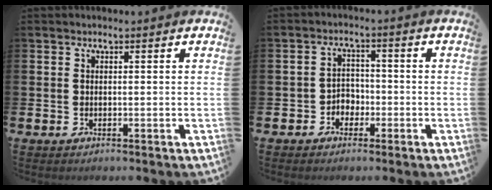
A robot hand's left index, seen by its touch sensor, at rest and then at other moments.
{"total": 2.9, "force": [-1.7, 2.2, 0.6], "torque": [-0.025, 0.010, -0.040]}